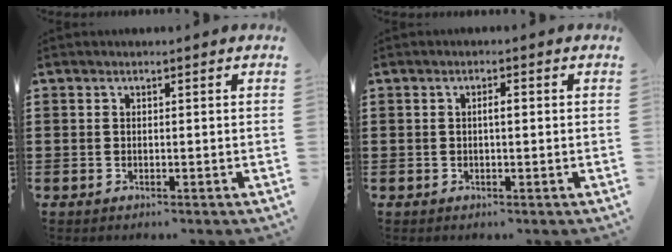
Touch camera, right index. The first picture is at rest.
{"total": 1.5, "force": [0.0, 0.4, 1.5], "torque": [-0.027, 0.002, -0.001]}